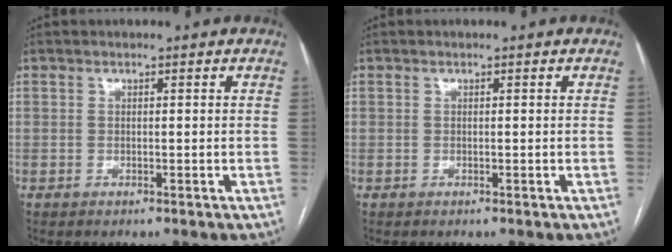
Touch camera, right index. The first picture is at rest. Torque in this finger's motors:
{"motor_torque": [0.00, 0.00, 0.00, 0.01]}